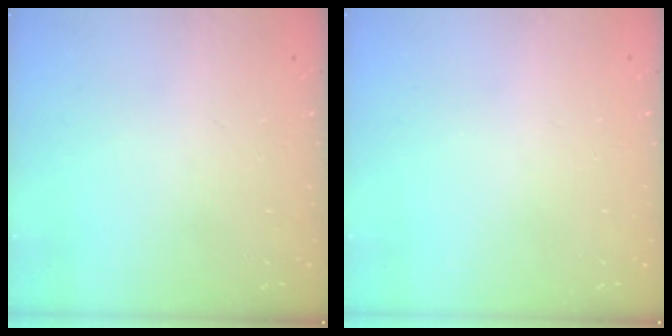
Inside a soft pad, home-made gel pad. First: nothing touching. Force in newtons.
{"total": 0.0}